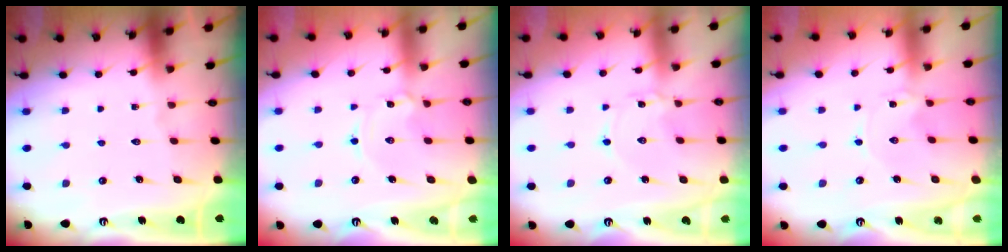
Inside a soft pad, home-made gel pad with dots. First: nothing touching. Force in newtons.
{"total": 1.3, "press": 1.3, "slide": 0.0}
{"total": 1.9, "press": 1.8, "slide": 0.3}
{"total": 0.0}